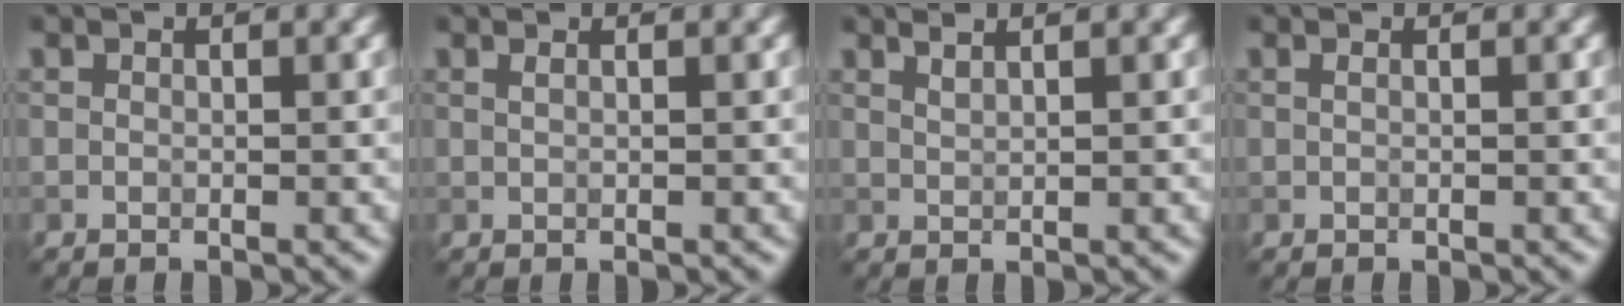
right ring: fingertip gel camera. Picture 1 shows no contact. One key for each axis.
{"total": 0.9, "fx": 0.5, "fy": 0.4, "fz": 0.7, "tx": -0.008, "ty": -0.001, "tz": 0.000}
{"total": 1.9, "fx": 1.4, "fy": 0.7, "fz": 1.1, "tx": -0.005, "ty": 0.004, "tz": 0.007}
{"total": 0.5, "fx": 0.2, "fy": 0.2, "fz": 0.5, "tx": -0.009, "ty": 0.003, "tz": 0.000}